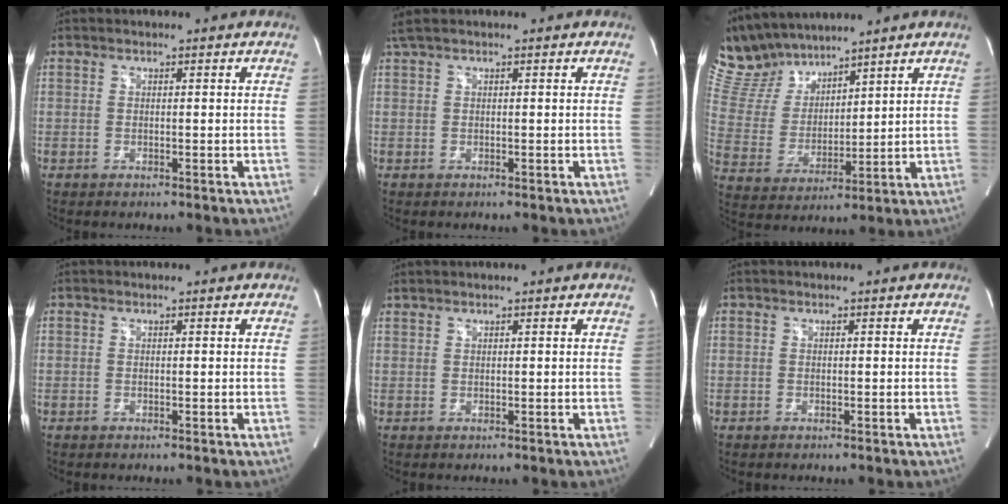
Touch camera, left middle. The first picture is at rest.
{"total": 1.9, "force": [1.4, 0.0, 1.3], "torque": [-0.035, 0.029, 0.030]}
{"total": 11.2, "force": [10.4, 3.4, 2.6], "torque": [-0.076, 0.020, 0.219]}
{"total": 0.0}
{"total": 0.8, "force": [0.8, 0.0, 0.1], "torque": [-0.010, 0.009, 0.024]}
{"total": 0.0}